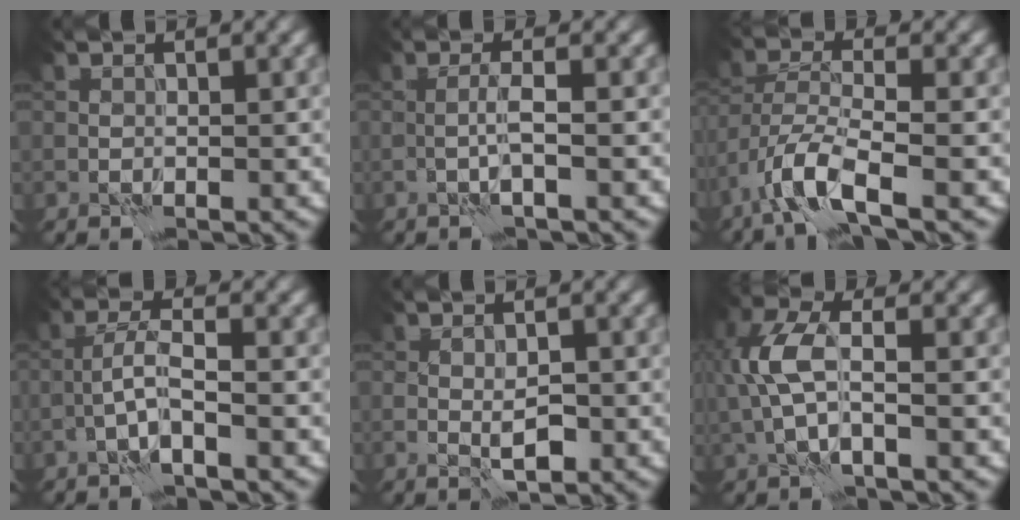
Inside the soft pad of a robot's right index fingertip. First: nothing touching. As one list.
[{"total": 1.8, "force": [-0.4, 0.0, 1.8], "torque": [-0.037, 0.001, -0.009]}, {"total": 5.4, "force": [-3.2, 1.5, 4.1], "torque": [-0.086, -0.003, -0.073]}, {"total": 2.8, "force": [-1.2, 0.4, 2.5], "torque": [-0.051, 0.011, -0.030]}, {"total": 2.0, "force": [-0.4, 0.8, 1.8], "torque": [-0.031, -0.005, -0.002]}, {"total": 4.9, "force": [0.0, 2.2, 4.4], "torque": [-0.109, 0.012, -0.006]}]